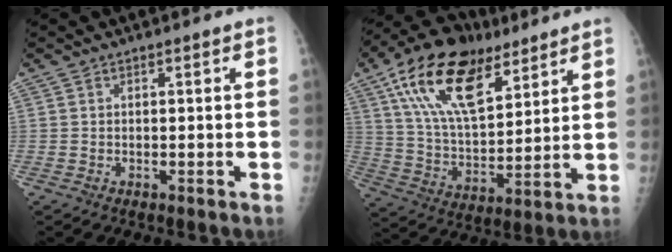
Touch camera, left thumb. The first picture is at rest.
{"total": 20.9, "force": [11.6, 10.1, 14.1], "torque": [-0.229, -0.035, 0.212]}